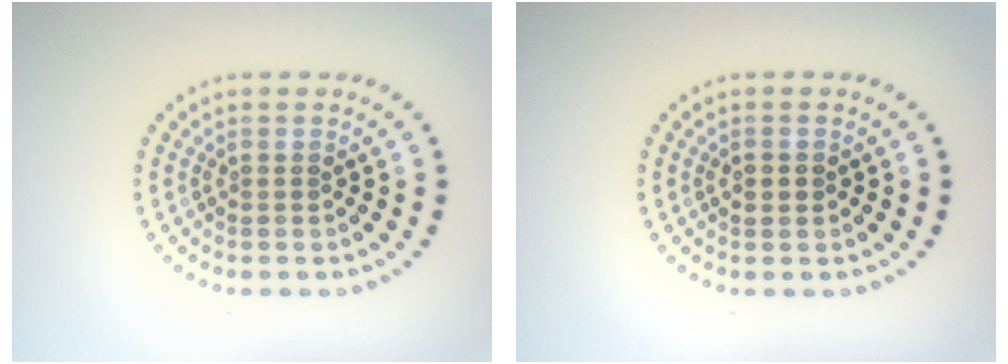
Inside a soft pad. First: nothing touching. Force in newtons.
{"total": 1.4, "press": 1.4, "slide": 0.1}